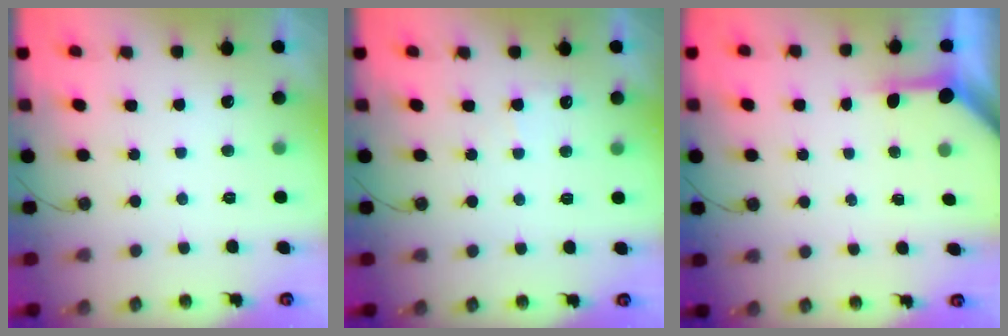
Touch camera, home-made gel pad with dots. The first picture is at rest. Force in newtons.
{"total": 4.5, "press": 4.4, "slide": 0.6}
{"total": 3.4, "press": 3.4, "slide": 0.4}